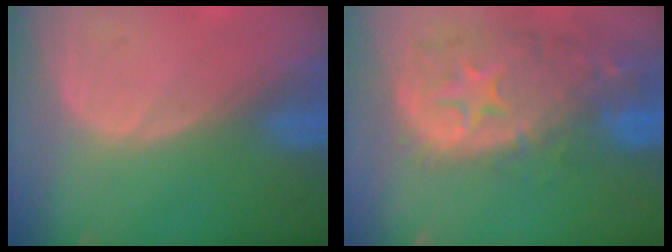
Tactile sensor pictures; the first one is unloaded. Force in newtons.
{"total": 13.8, "press": 11.1, "slide": 8.1}